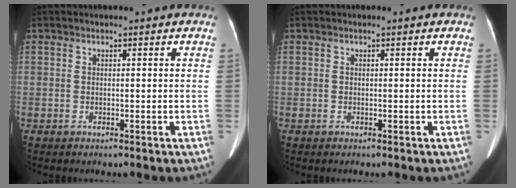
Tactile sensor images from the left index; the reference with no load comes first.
{"total": 0.0}